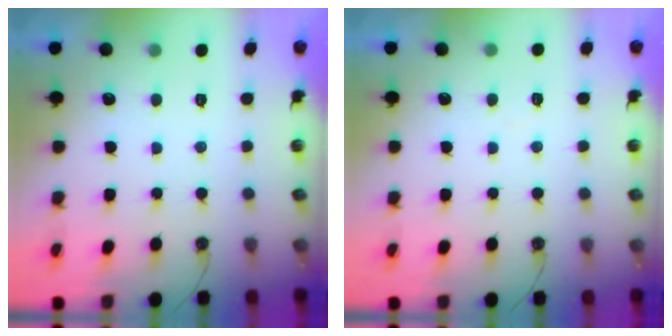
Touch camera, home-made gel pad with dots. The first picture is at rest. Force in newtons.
{"total": 3.5, "press": 3.5, "slide": 0.6}